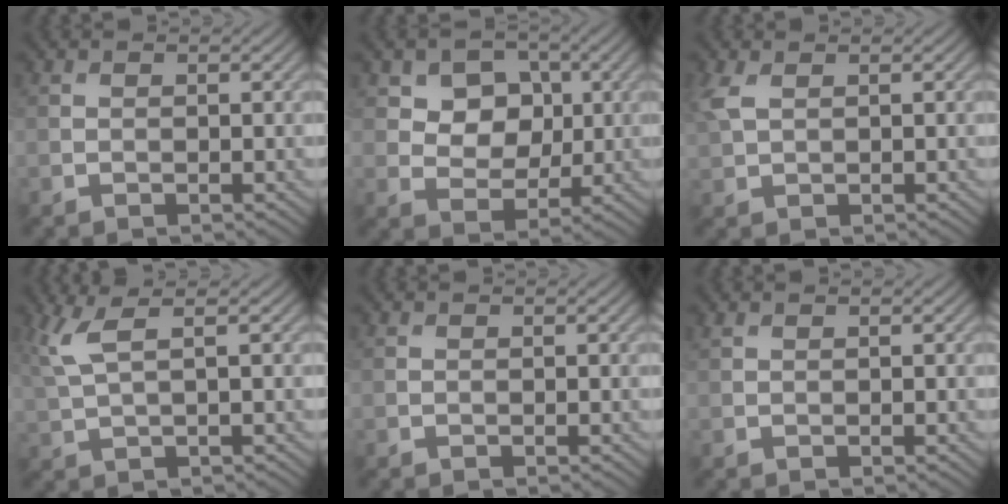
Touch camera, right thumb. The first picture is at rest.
{"total": 7.0, "force": [2.5, 5.5, 3.6], "torque": [-0.090, -0.012, 0.054]}
{"total": 3.0, "force": [1.1, 1.6, 2.2], "torque": [-0.073, 0.007, 0.025]}
{"total": 4.6, "force": [1.9, 1.1, 4.0], "torque": [-0.098, 0.012, 0.045]}
{"total": 0.0}
{"total": 0.7, "force": [0.6, 0.2, 0.4], "torque": [-0.013, 0.004, 0.014]}